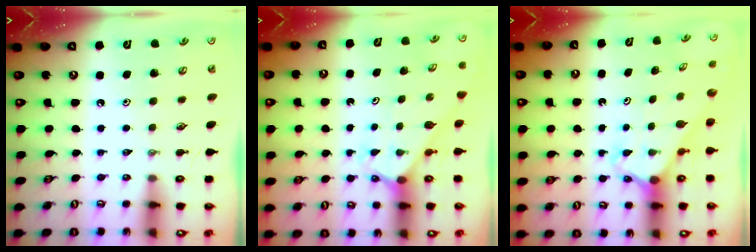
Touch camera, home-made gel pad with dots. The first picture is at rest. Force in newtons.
{"total": 2.8, "press": 2.8, "slide": 0.2}
{"total": 2.3, "press": 2.3, "slide": 0.2}